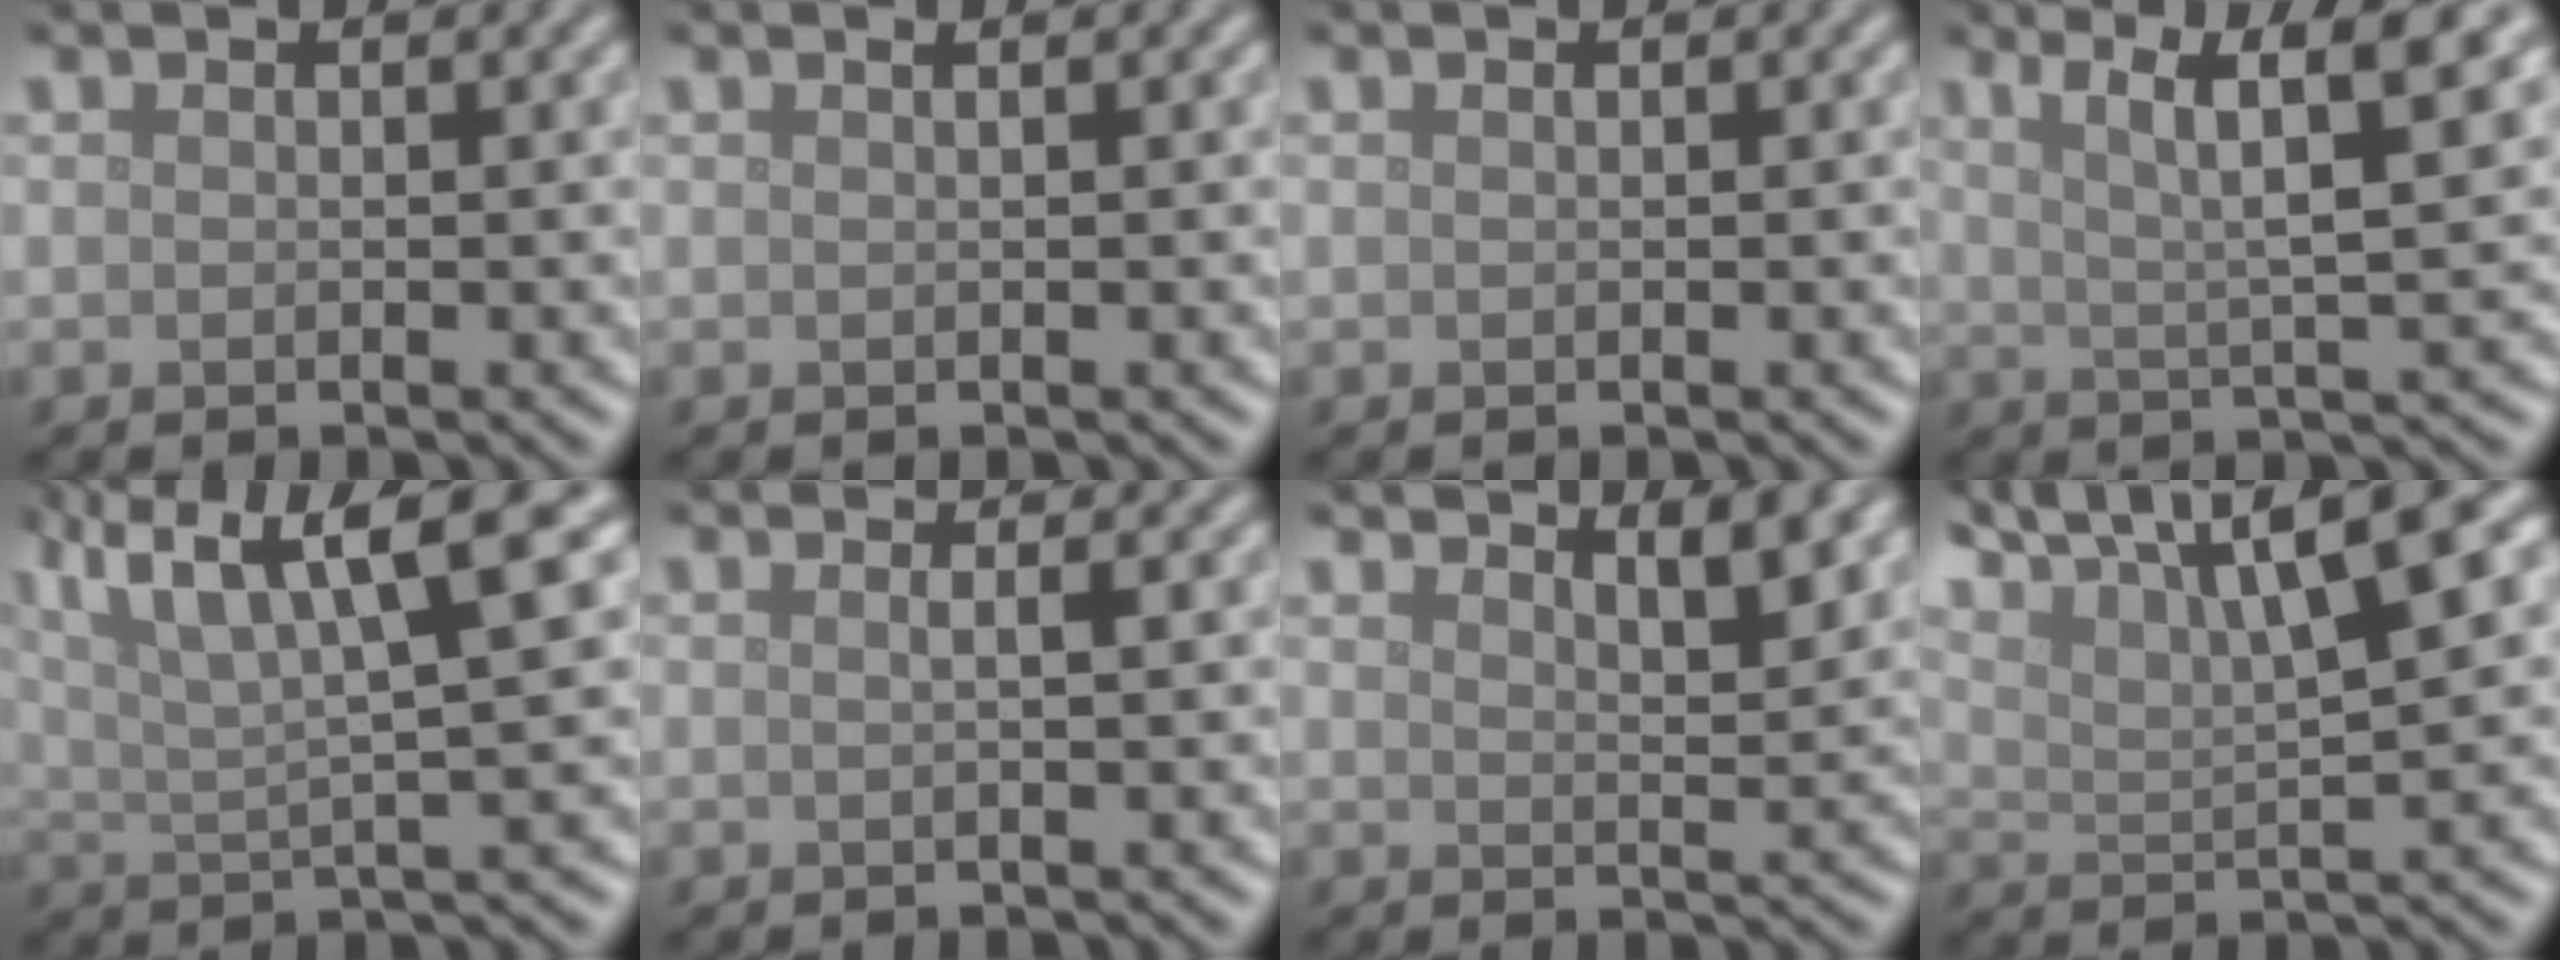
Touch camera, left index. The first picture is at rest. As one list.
[{"total": 0.6, "force": [0.3, 0.2, 0.5], "torque": [-0.006, 0.002, 0.001]}, {"total": 0.0}, {"total": 7.4, "force": [3.6, 1.2, 6.3], "torque": [-0.094, 0.012, 0.064]}, {"total": 11.3, "force": [5.7, 2.4, 9.5], "torque": [-0.165, 0.022, 0.101]}, {"total": 1.3, "force": [0.2, 0.5, 1.2], "torque": [-0.015, 0.001, -0.009]}, {"total": 4.1, "force": [3.4, 1.1, 2.2], "torque": [-0.026, 0.003, 0.044]}, {"total": 10.5, "force": [7.1, 2.3, 7.4], "torque": [-0.120, 0.027, 0.112]}]